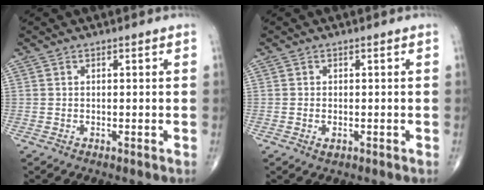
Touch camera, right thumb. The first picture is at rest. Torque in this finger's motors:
{"motor_torque": [-0.63, 0.17, -0.16, -0.02, 0.10]}